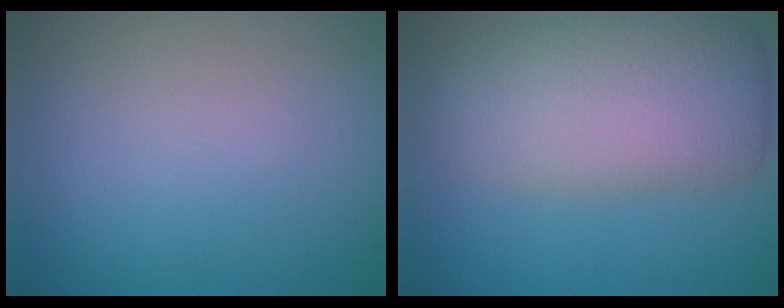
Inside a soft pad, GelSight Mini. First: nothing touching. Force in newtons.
{"total": 8.1, "press": 8.1, "slide": 0.8}